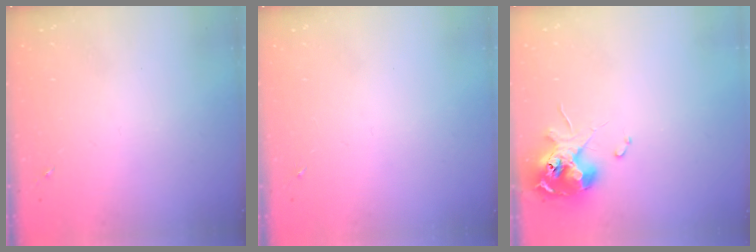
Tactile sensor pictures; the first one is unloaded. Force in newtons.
{"total": 0.0}
{"total": 11.3, "press": 11.2, "slide": 1.5}